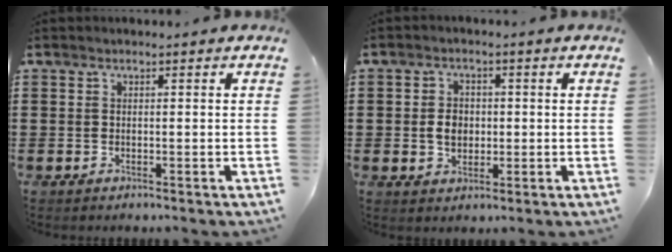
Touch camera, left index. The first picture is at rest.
{"total": 3.7, "force": [-0.1, 2.7, 2.6], "torque": [-0.047, 0.004, -0.006]}